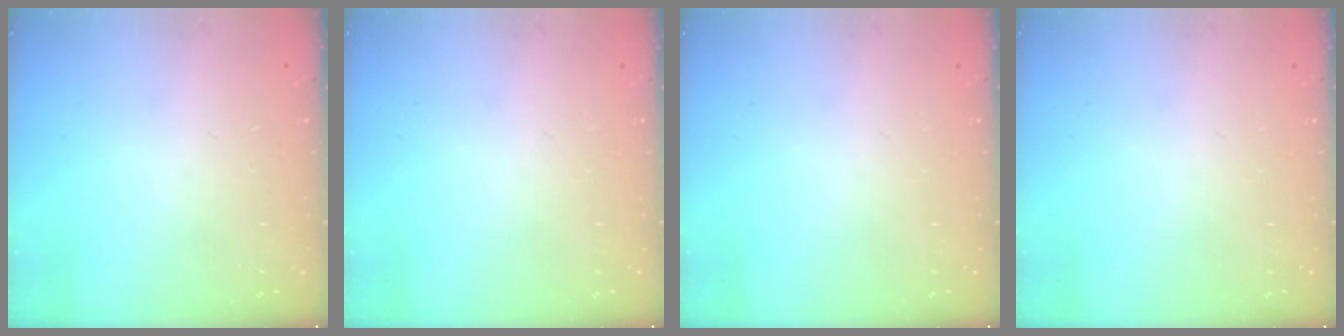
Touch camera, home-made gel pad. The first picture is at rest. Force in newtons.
{"total": 0.0}
{"total": 0.0}
{"total": 0.0}